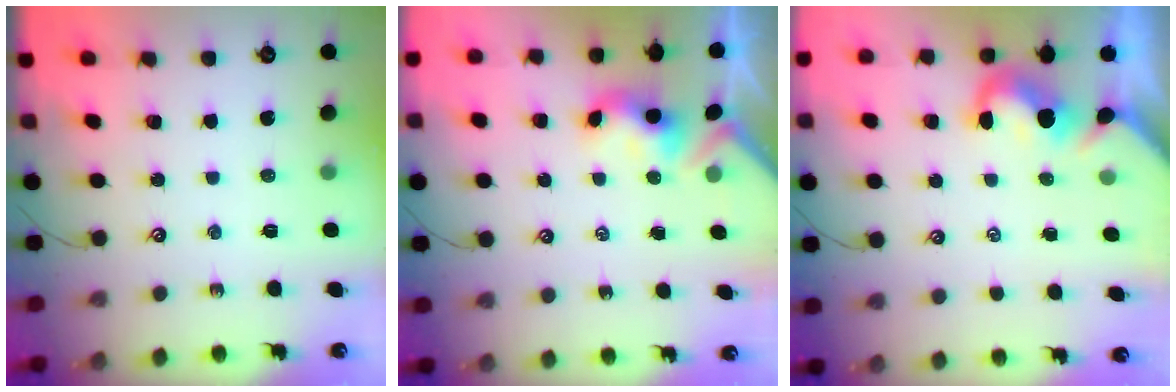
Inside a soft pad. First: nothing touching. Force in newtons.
{"total": 3.7, "press": 3.7, "slide": 0.2}
{"total": 0.0}